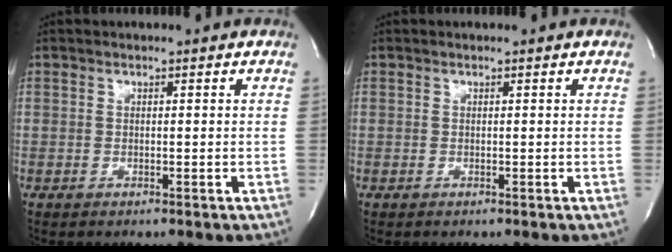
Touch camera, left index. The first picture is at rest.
{"total": 0.0}